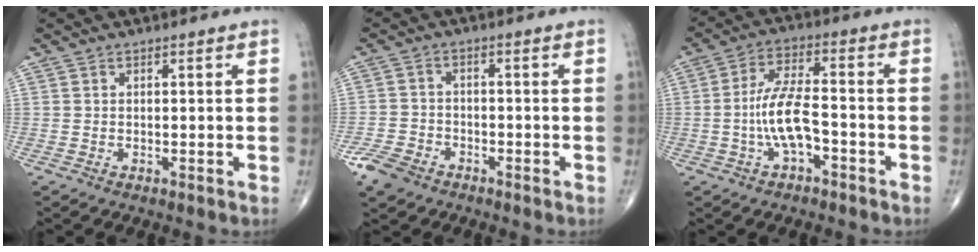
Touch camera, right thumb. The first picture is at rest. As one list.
[{"total": 5.6, "force": [-3.9, 3.4, 2.2], "torque": [-0.046, 0.010, -0.076]}, {"total": 8.8, "force": [-2.6, 3.5, 7.6], "torque": [-0.154, 0.033, -0.052]}]